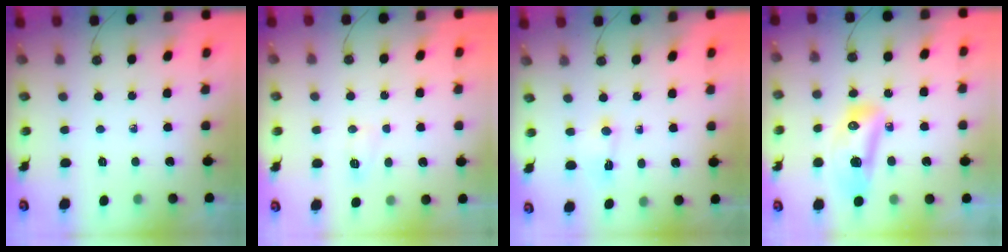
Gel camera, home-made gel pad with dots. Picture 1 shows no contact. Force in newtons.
{"total": 5.0, "press": 5.0, "slide": 0.6}
{"total": 2.5, "press": 2.5, "slide": 0.4}
{"total": 12.9, "press": 12.9, "slide": 1.5}